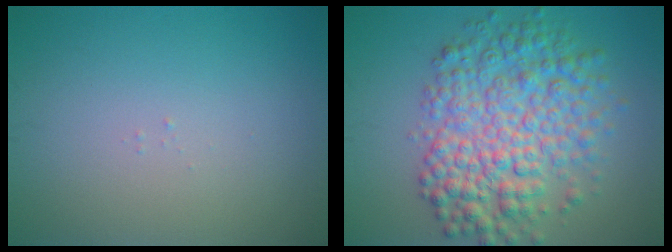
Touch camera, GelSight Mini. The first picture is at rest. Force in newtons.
{"total": 8.1, "press": 8.1, "slide": 0.1}